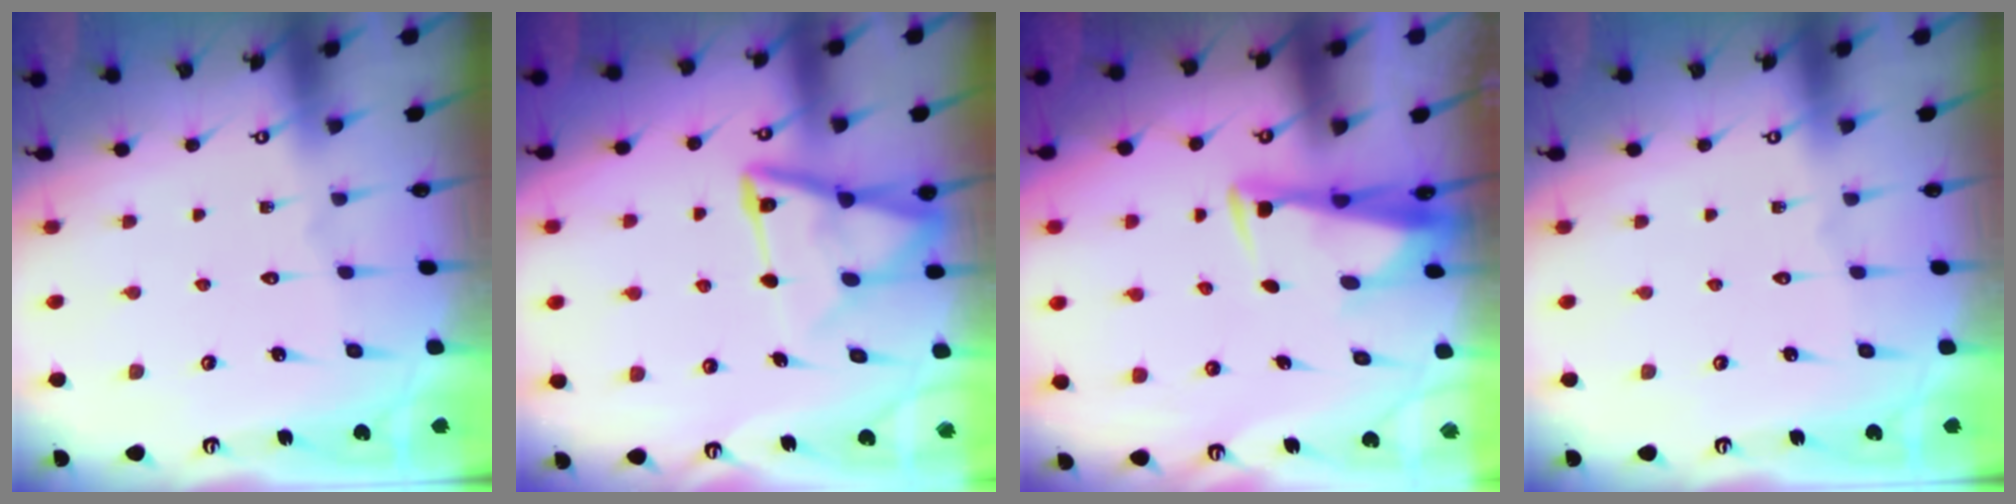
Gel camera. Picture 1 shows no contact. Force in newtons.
{"total": 12.2, "press": 12.1, "slide": 1.1}
{"total": 3.4, "press": 3.3, "slide": 0.8}
{"total": 0.0}